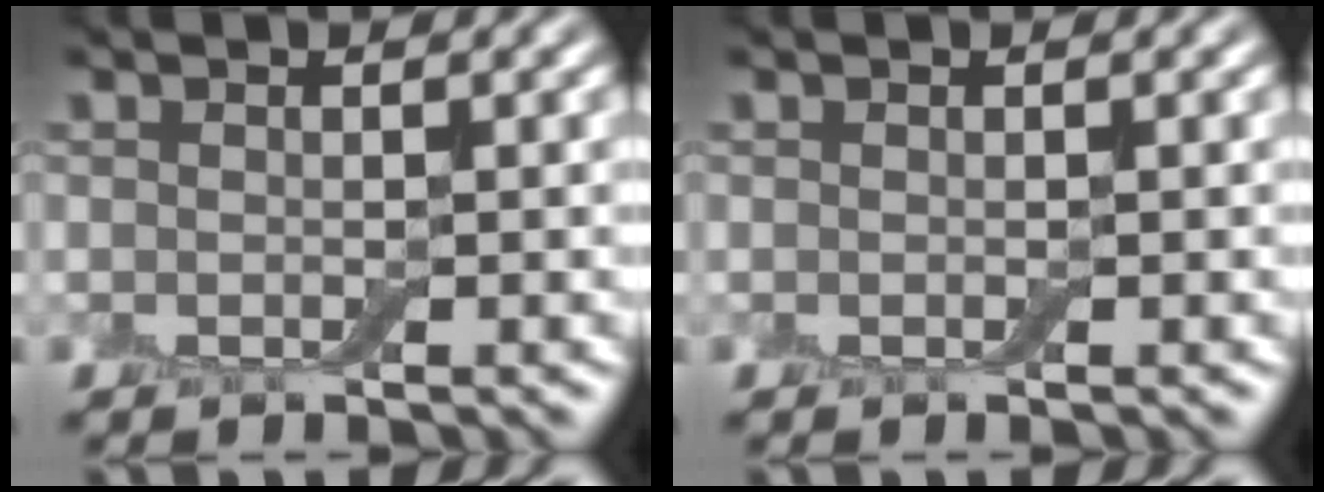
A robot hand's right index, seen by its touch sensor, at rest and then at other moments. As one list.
[{"total": 0.0}]